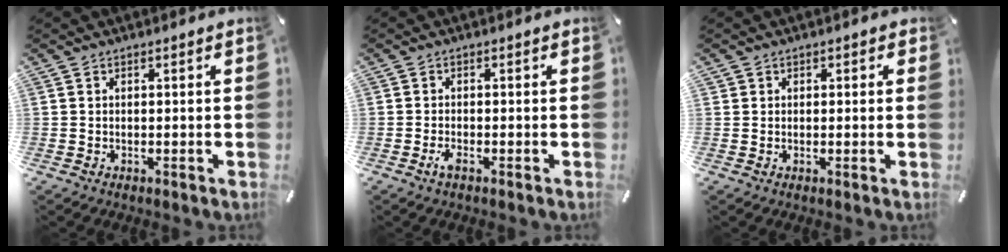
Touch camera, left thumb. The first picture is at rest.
{"total": 1.8, "force": [-1.1, 0.5, 1.4], "torque": [-0.030, 0.000, -0.021]}
{"total": 1.2, "force": [0.1, 1.2, 0.1], "torque": [0.006, 0.003, -0.003]}